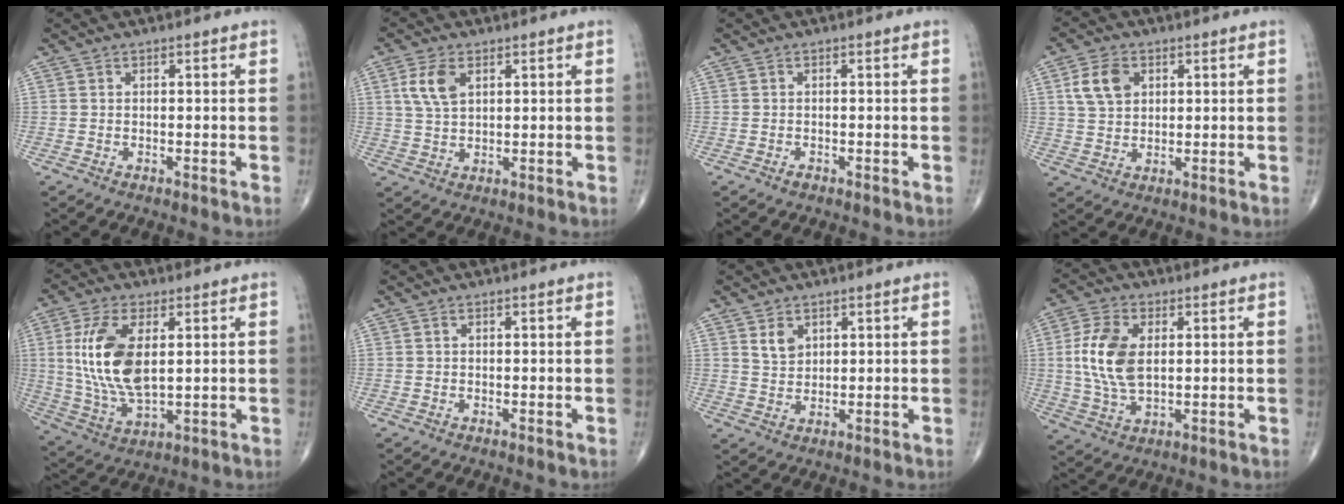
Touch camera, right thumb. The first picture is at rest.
{"total": 5.9, "force": [2.2, 3.3, 4.4], "torque": [-0.091, -0.004, 0.046]}
{"total": 0.5, "force": [-0.4, 0.3, 0.2], "torque": [-0.001, 0.001, -0.008]}
{"total": 6.9, "force": [2.3, 4.8, 4.3], "torque": [-0.068, -0.004, 0.044]}
{"total": 14.6, "force": [2.6, 7.0, 12.5], "torque": [-0.259, -0.012, 0.058]}
{"total": 0.0}
{"total": 3.5, "force": [1.8, 2.4, 1.8], "torque": [-0.020, -0.014, 0.038]}
{"total": 11.2, "force": [1.4, 6.3, 9.1], "torque": [-0.189, -0.003, 0.029]}